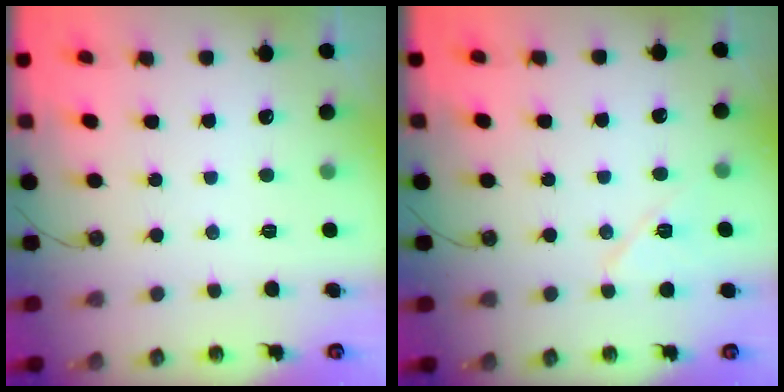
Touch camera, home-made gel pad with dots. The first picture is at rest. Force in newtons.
{"total": 7.9, "press": 7.9, "slide": 0.8}